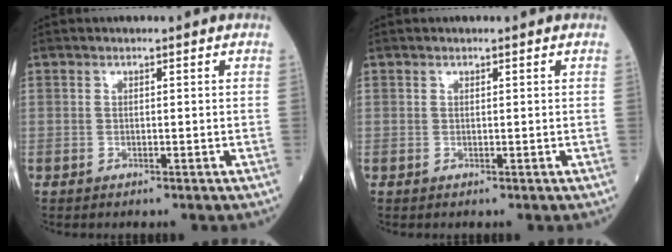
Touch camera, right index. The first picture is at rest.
{"total": 0.0}